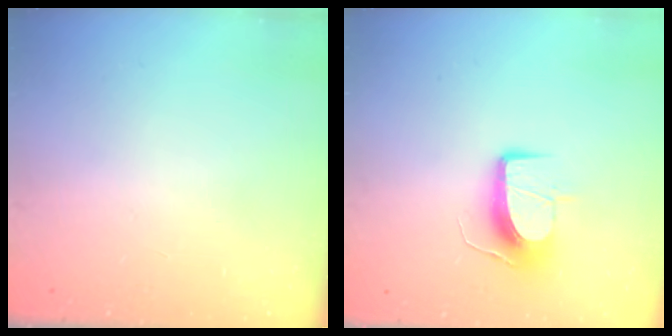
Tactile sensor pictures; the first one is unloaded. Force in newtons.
{"total": 10.2, "press": 10.2, "slide": 0.0}